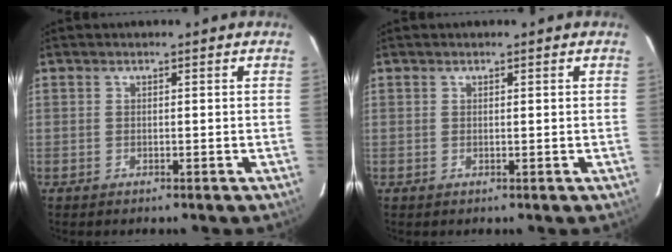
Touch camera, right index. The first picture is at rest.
{"total": 0.0}